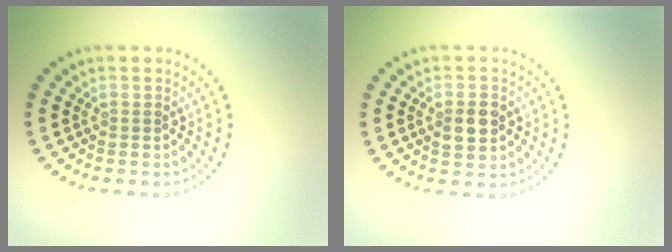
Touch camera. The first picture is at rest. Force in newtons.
{"total": 2.8, "press": 2.8, "slide": 0.1}